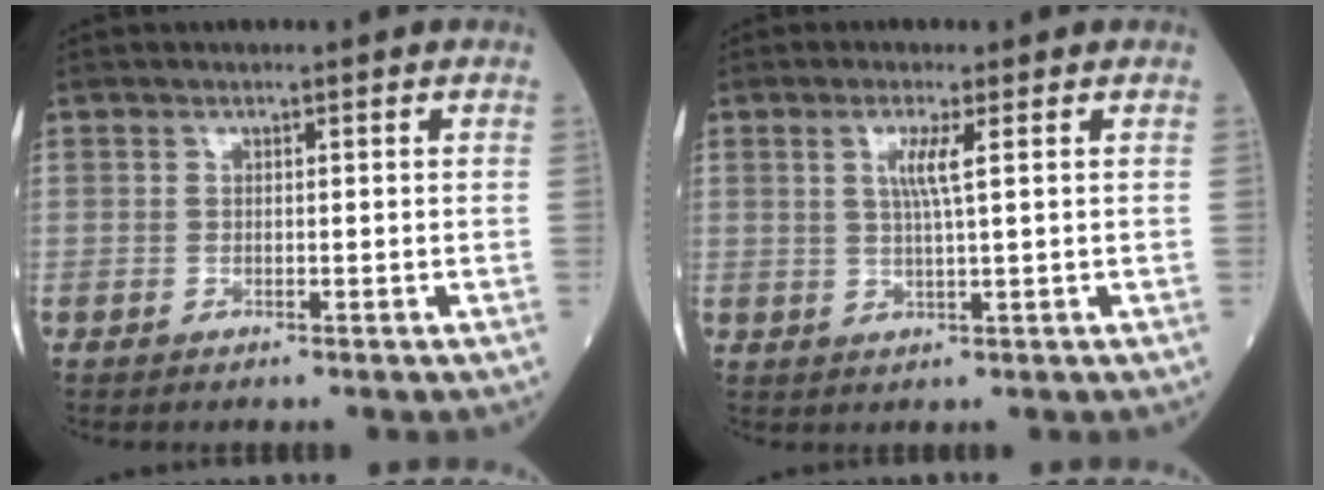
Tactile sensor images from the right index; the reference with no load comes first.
{"total": 3.5, "force": [1.1, -0.4, 3.3], "torque": [-0.068, -0.002, 0.019]}